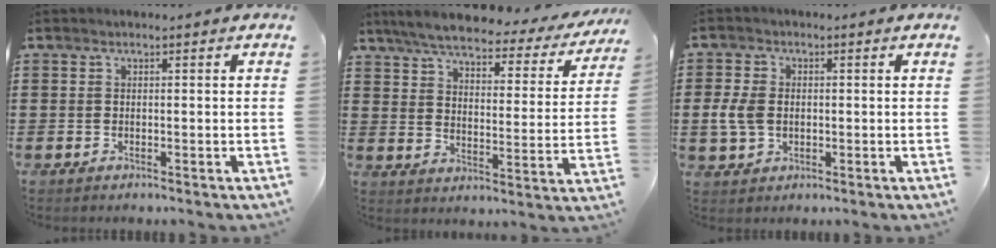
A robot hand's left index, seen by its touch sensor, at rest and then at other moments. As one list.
[{"total": 5.8, "force": [5.2, 0.9, 2.5], "torque": [-0.075, -0.030, 0.085]}, {"total": 4.4, "force": [-0.2, 3.3, 2.9], "torque": [-0.090, -0.001, -0.012]}]